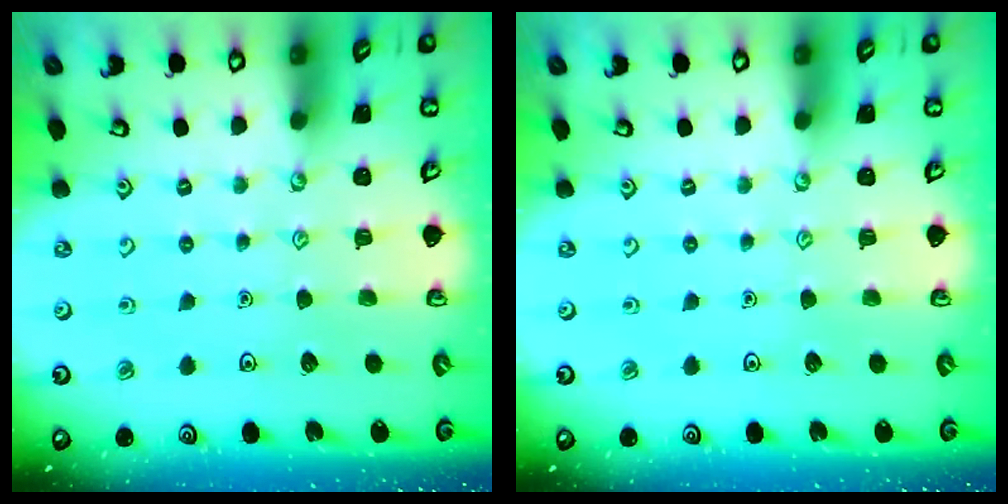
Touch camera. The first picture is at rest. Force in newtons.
{"total": 0.0}